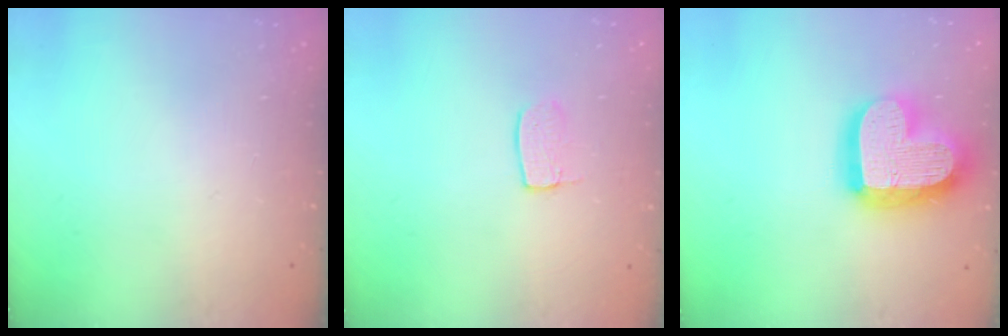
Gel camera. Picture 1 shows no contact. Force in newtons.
{"total": 4.8, "press": 4.8, "slide": 0.3}
{"total": 21.5, "press": 21.4, "slide": 1.8}